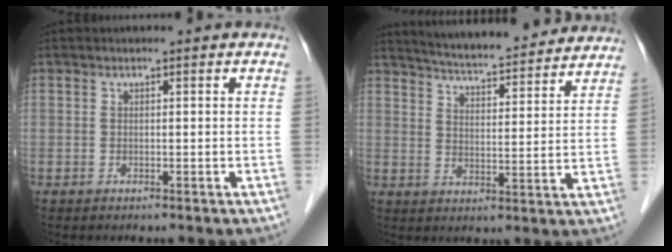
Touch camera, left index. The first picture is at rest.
{"total": 19.9, "force": [18.5, 2.5, 7.1], "torque": [-0.108, 0.003, 0.246]}